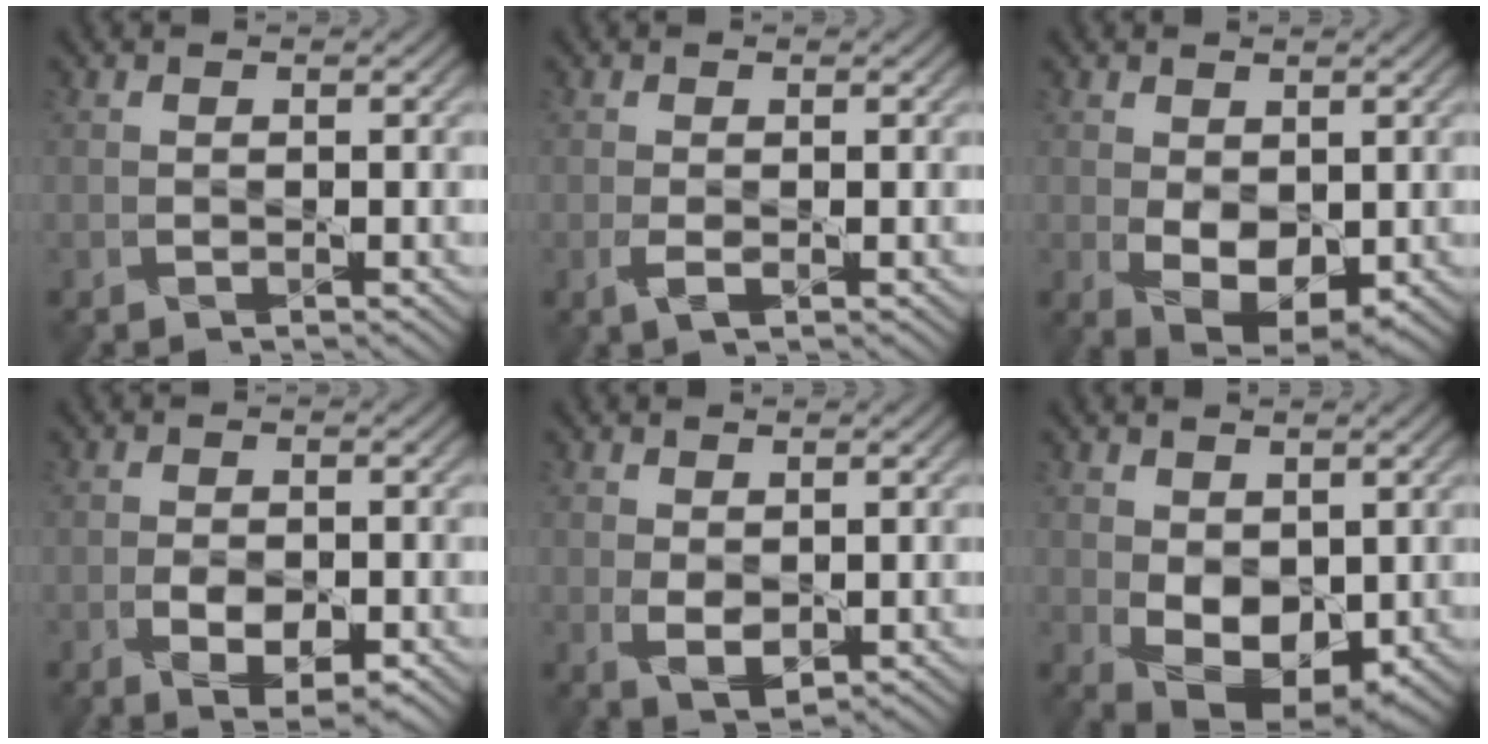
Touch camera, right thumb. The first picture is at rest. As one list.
[{"total": 1.9, "force": [-0.6, 0.8, 1.7], "torque": [-0.042, -0.004, -0.012]}, {"total": 5.6, "force": [0.0, 3.5, 4.4], "torque": [-0.088, -0.012, 0.005]}, {"total": 4.3, "force": [-1.8, 2.1, 3.3], "torque": [-0.060, -0.002, -0.031]}, {"total": 3.1, "force": [0.3, 1.9, 2.4], "torque": [-0.054, -0.008, 0.010]}, {"total": 6.7, "force": [0.4, 4.5, 5.0], "torque": [-0.100, -0.016, 0.014]}]